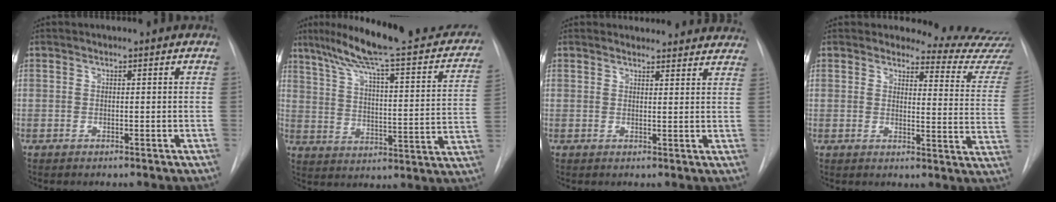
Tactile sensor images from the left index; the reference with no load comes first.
{"total": 25.8, "force": [20.8, 3.3, 14.9], "torque": [-0.217, -0.011, 0.273]}
{"total": 12.9, "force": [12.2, 3.5, 1.9], "torque": [0.004, -0.010, 0.120]}
{"total": 11.1, "force": [11.1, -0.1, 0.5], "torque": [0.014, -0.127, 0.098]}